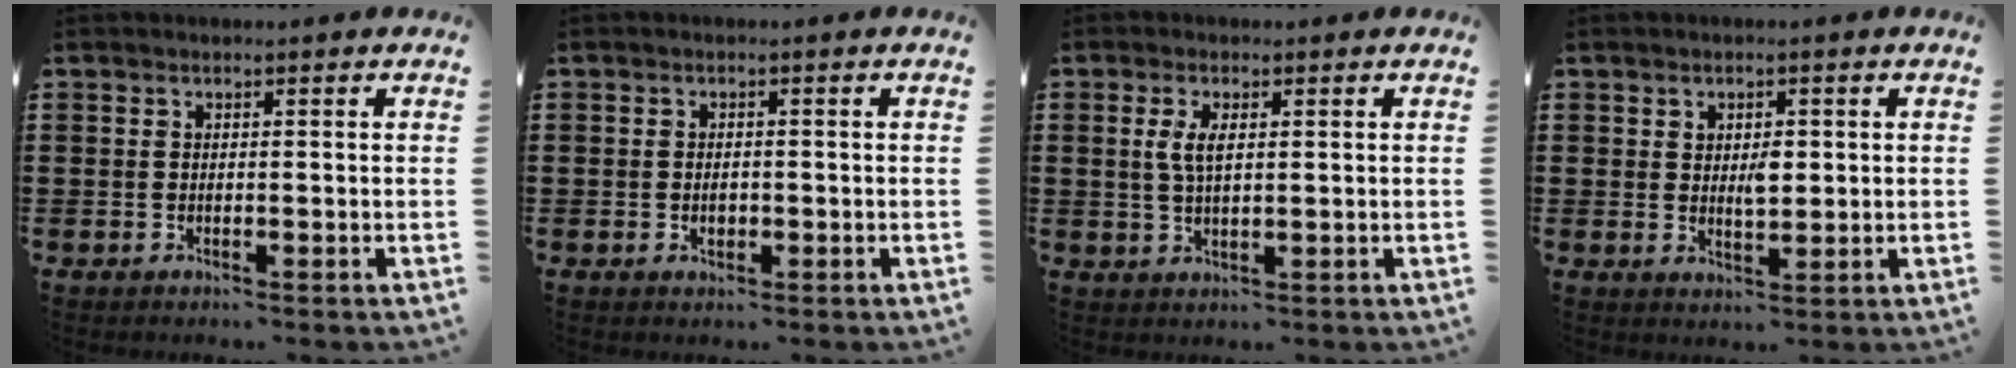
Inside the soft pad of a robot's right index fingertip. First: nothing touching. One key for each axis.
{"total": 1.3, "fx": -0.3, "fy": 0.8, "fz": 1.0, "tx": -0.020, "ty": 0.002, "tz": -0.006}
{"total": 3.6, "fx": 0.9, "fy": 1.3, "fz": 3.2, "tx": -0.067, "ty": 0.007, "tz": 0.013}
{"total": 3.0, "fx": 0.6, "fy": 1.6, "fz": 2.4, "tx": -0.043, "ty": 0.002, "tz": 0.009}